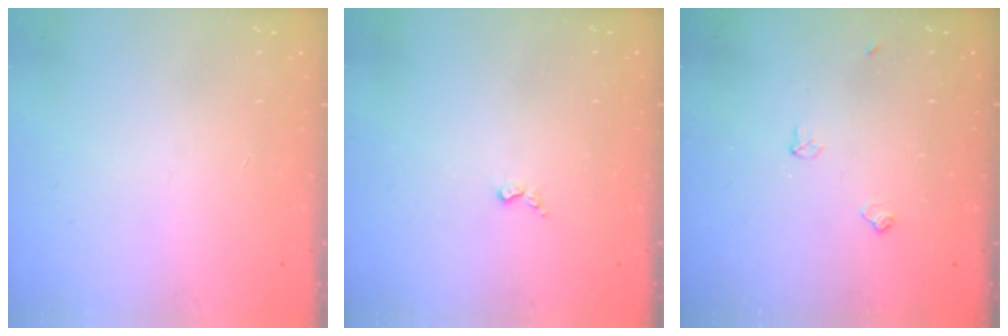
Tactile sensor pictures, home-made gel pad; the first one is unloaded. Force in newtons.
{"total": 3.0, "press": 2.9, "slide": 0.5}
{"total": 4.6, "press": 4.6, "slide": 0.7}